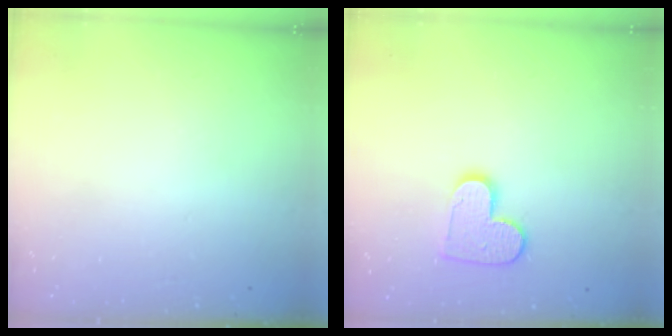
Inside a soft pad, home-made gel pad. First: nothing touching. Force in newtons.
{"total": 9.7, "press": 9.7, "slide": 0.5}